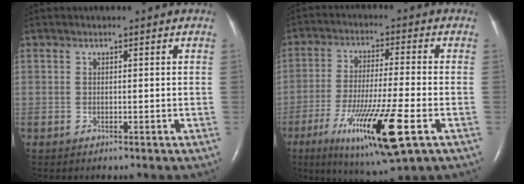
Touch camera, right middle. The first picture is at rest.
{"total": 15.0, "force": [-6.4, 0.8, 13.5], "torque": [-0.253, -0.037, -0.104]}